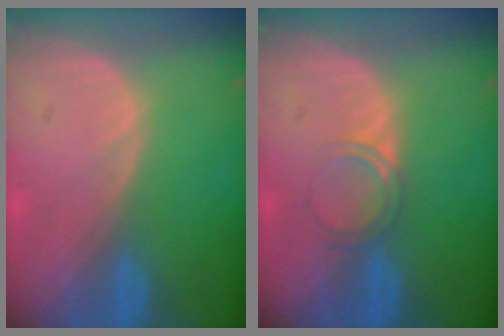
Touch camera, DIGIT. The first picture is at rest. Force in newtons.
{"total": 2.4, "press": 2.4, "slide": 0.2}